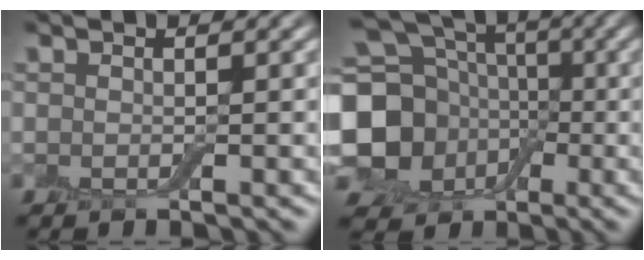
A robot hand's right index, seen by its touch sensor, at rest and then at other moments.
{"total": 15.0, "force": [-0.5, 13.3, 6.9], "torque": [-0.181, 0.001, -0.039]}